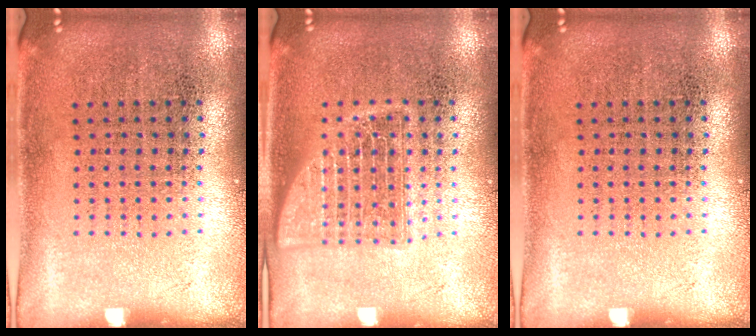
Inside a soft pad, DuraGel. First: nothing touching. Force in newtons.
{"total": 2.4, "press": 2.4, "slide": 0.4}
{"total": 0.0}